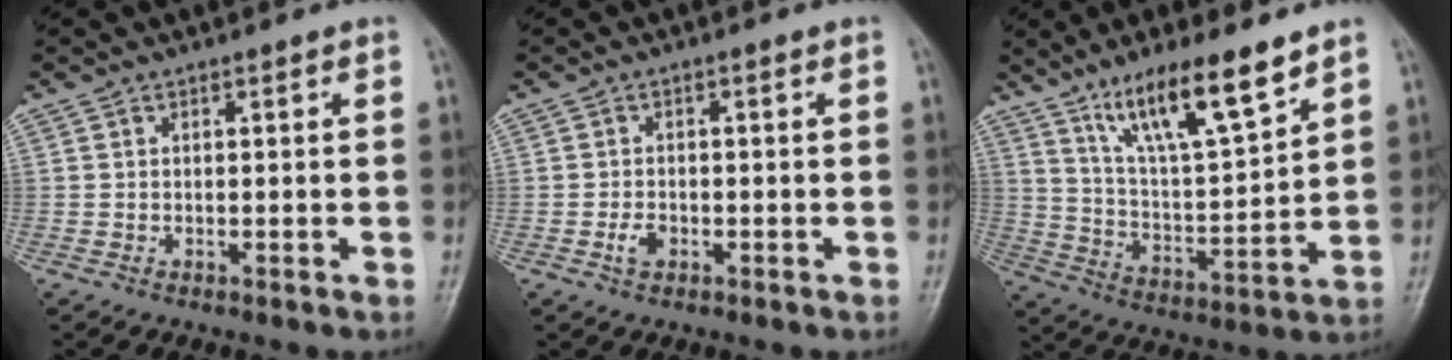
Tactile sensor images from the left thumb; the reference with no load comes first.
{"total": 2.4, "force": [-0.9, 1.6, 1.5], "torque": [-0.027, 0.005, -0.018]}
{"total": 15.0, "force": [10.2, 3.1, 10.6], "torque": [-0.173, -0.054, 0.193]}